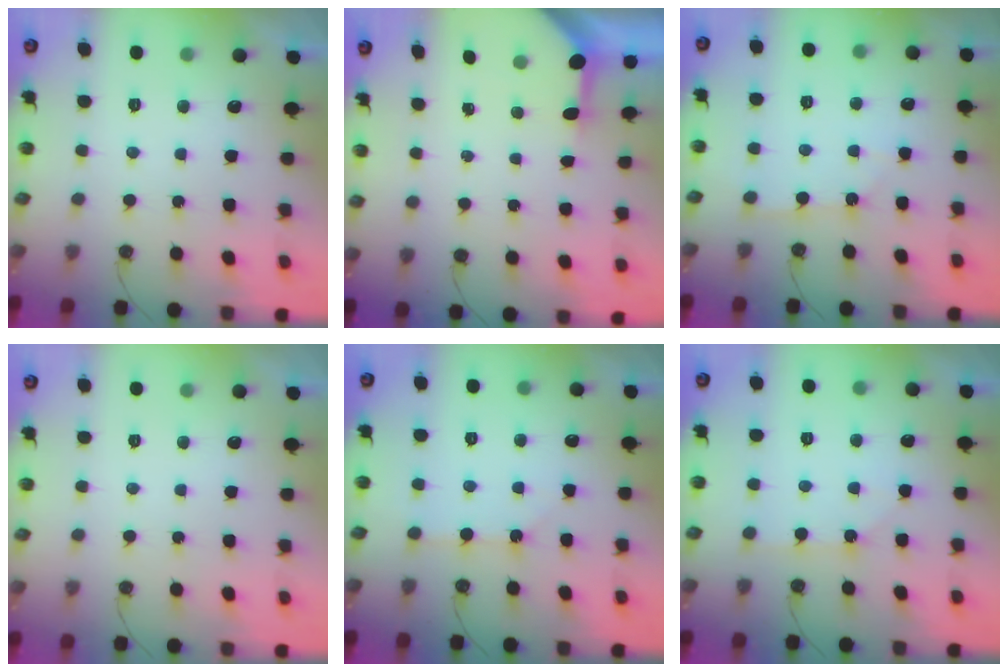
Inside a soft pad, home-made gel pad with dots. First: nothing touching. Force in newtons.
{"total": 3.2, "press": 3.2, "slide": 0.3}
{"total": 4.7, "press": 4.7, "slide": 0.6}
{"total": 0.0}
{"total": 2.5, "press": 2.5, "slide": 0.3}
{"total": 5.4, "press": 5.3, "slide": 0.7}